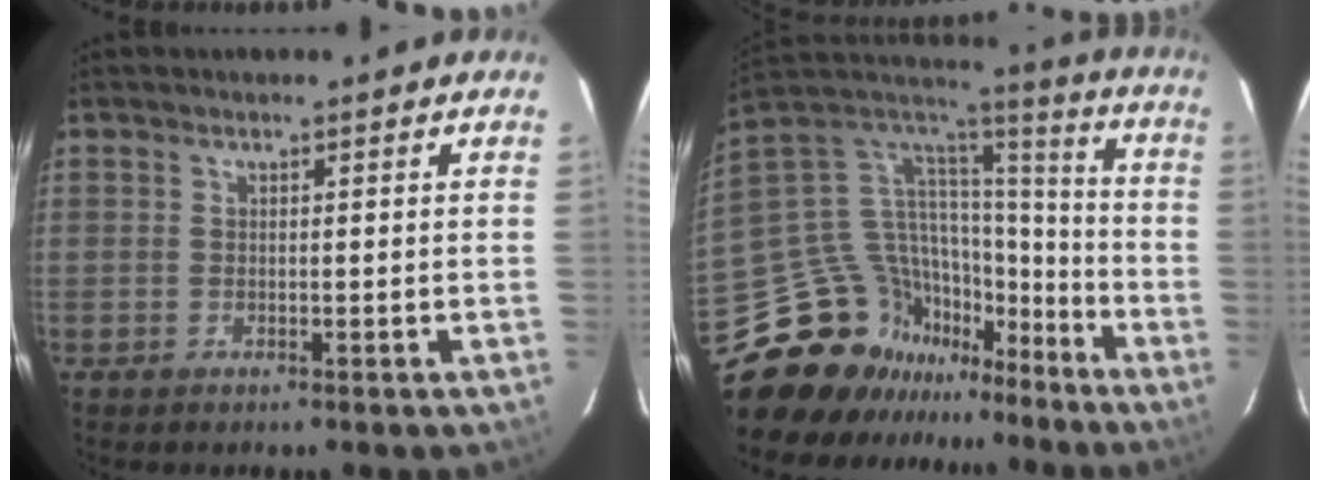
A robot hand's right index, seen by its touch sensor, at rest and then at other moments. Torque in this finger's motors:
{"motor_torque": [0.91, -1.23, -0.04, -0.11]}